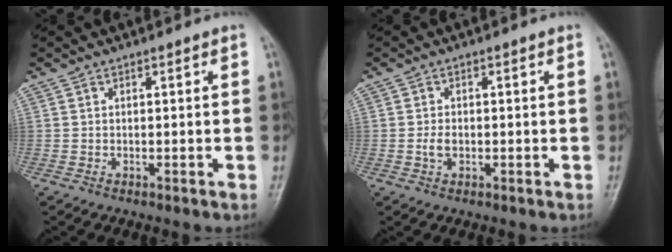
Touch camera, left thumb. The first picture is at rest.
{"total": 2.1, "force": [-0.3, 1.4, 1.5], "torque": [-0.028, 0.002, -0.007]}